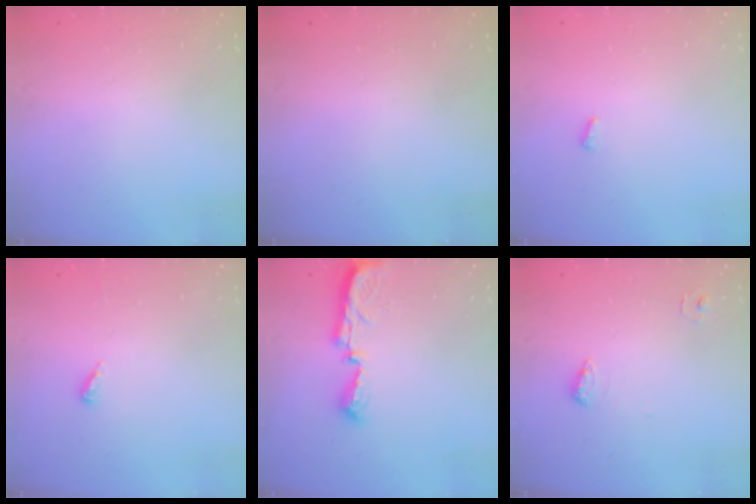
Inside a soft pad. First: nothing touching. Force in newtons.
{"total": 0.0}
{"total": 2.8, "press": 2.8, "slide": 0.5}
{"total": 2.8, "press": 2.8, "slide": 0.2}
{"total": 7.8, "press": 7.8, "slide": 0.8}
{"total": 6.2, "press": 6.0, "slide": 1.2}